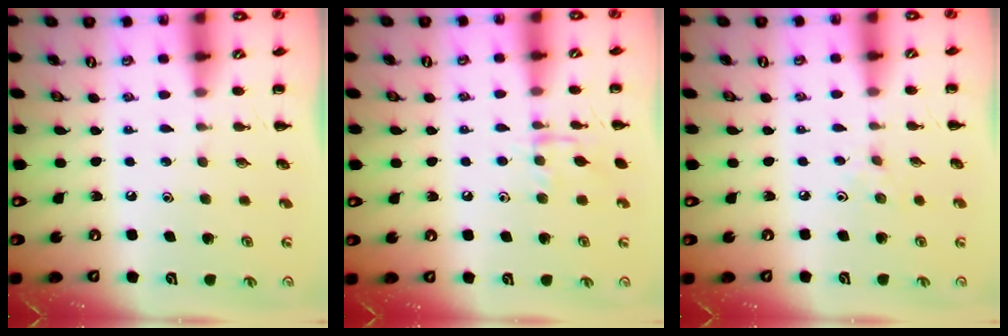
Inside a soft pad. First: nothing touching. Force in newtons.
{"total": 7.8, "press": 7.8, "slide": 0.9}
{"total": 2.5, "press": 2.3, "slide": 1.0}